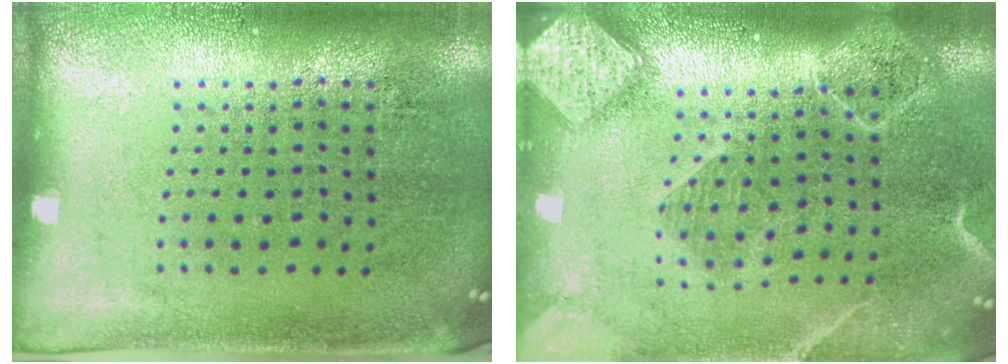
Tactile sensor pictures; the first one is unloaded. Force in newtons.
{"total": 2.4, "press": 2.0, "slide": 1.2}